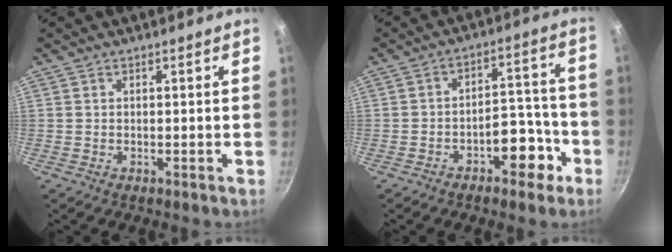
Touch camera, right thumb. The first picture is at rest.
{"total": 8.9, "force": [-4.6, 4.7, 6.0], "torque": [-0.049, 0.059, -0.055]}